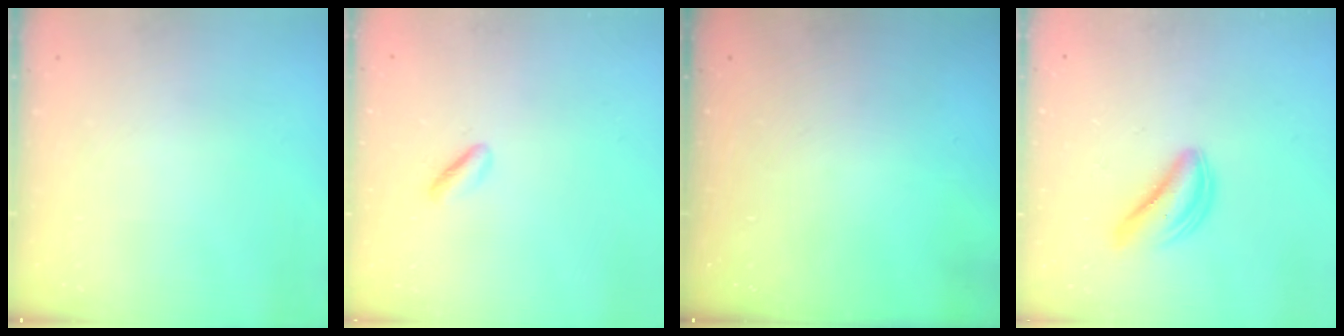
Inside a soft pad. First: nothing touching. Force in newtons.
{"total": 1.7, "press": 1.3, "slide": 1.1}
{"total": 0.0}
{"total": 5.6, "press": 5.6, "slide": 0.1}